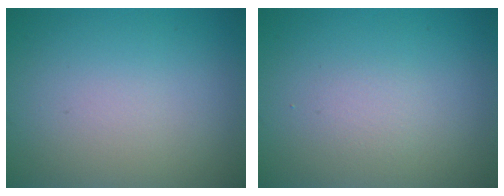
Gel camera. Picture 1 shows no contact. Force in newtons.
{"total": 1.1, "press": 1.1, "slide": 0.1}